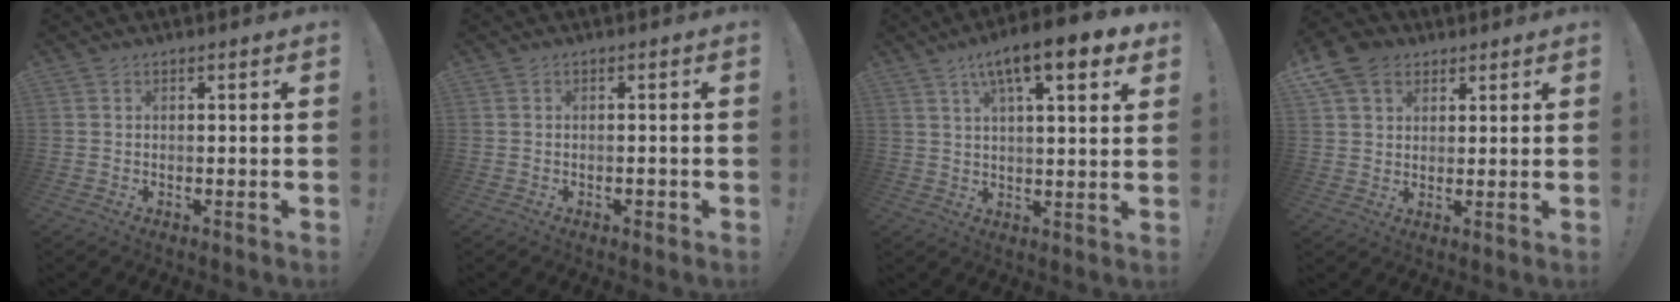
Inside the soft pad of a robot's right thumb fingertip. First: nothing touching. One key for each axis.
{"total": 1.2, "fx": -0.8, "fy": 0.5, "fz": 0.8, "tx": -0.015, "ty": 0.004, "tz": -0.013}
{"total": 12.4, "fx": 6.8, "fy": 2.9, "fz": 10.0, "tx": -0.152, "ty": -0.031, "tz": 0.106}
{"total": 9.5, "fx": 5.0, "fy": 7.0, "fz": 3.9, "tx": -0.068, "ty": -0.013, "tz": 0.102}